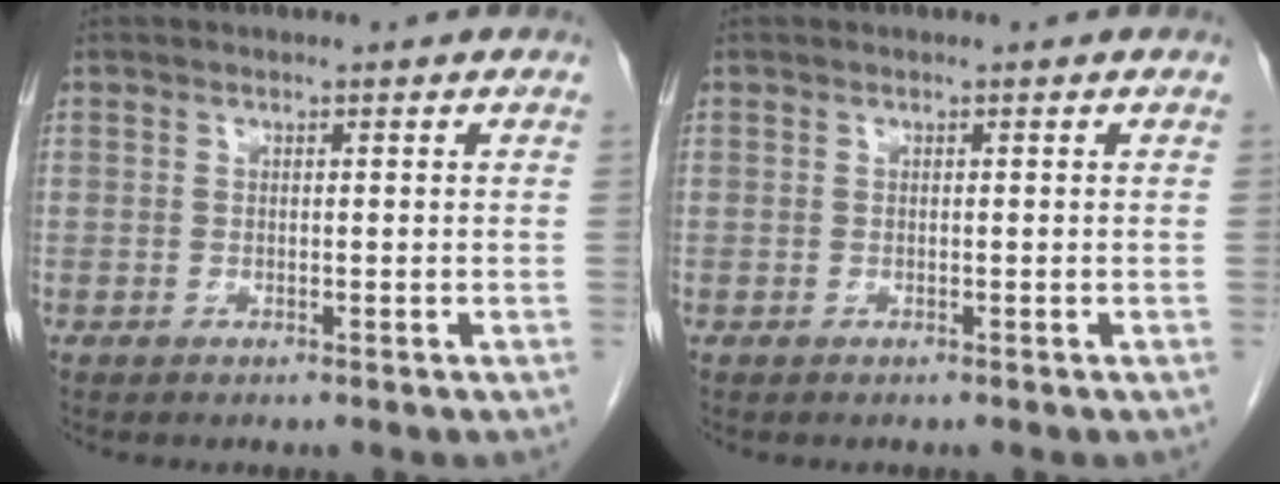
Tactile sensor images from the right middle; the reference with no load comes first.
{"total": 0.0}